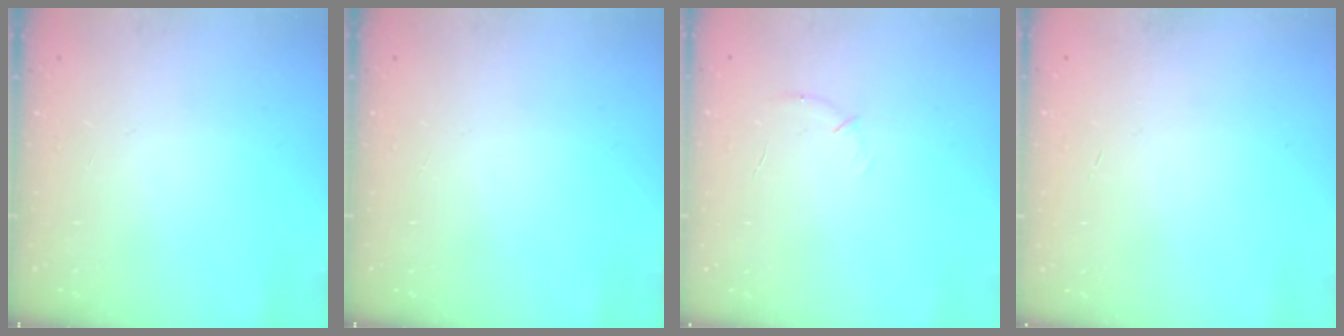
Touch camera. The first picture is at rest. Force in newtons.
{"total": 0.0}
{"total": 4.1, "press": 3.9, "slide": 1.2}
{"total": 0.0}